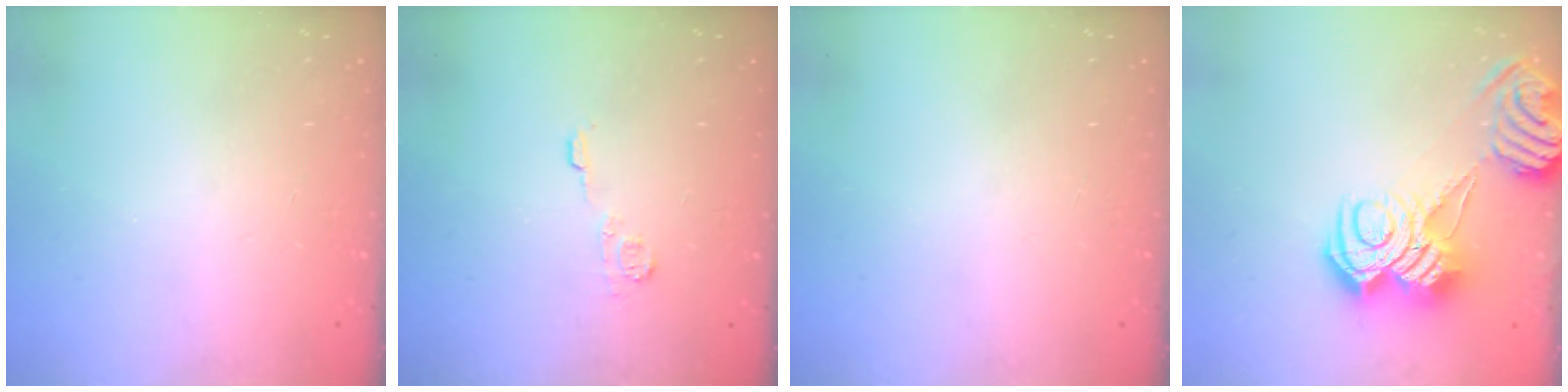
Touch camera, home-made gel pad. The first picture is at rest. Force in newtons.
{"total": 5.6, "press": 5.6, "slide": 0.7}
{"total": 0.0}
{"total": 10.5, "press": 10.4, "slide": 0.9}